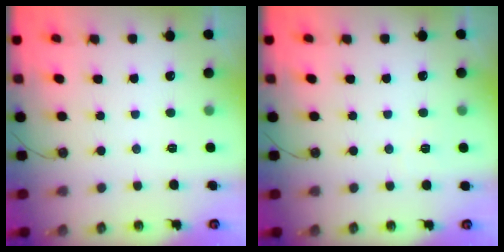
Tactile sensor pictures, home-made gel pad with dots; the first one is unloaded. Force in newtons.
{"total": 2.8, "press": 2.7, "slide": 0.9}